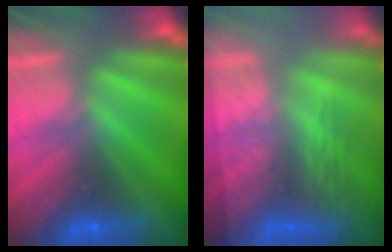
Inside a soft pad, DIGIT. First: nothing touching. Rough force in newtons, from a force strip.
{"total": 2.9}